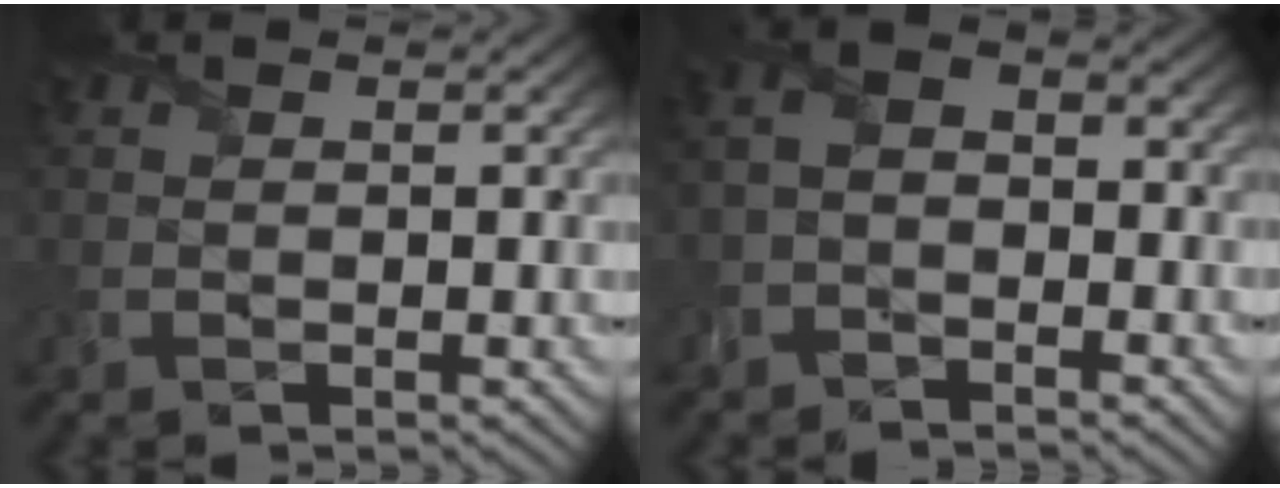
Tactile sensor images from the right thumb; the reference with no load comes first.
{"total": 3.6, "force": [-2.3, 2.0, 2.0], "torque": [-0.046, 0.004, -0.058]}